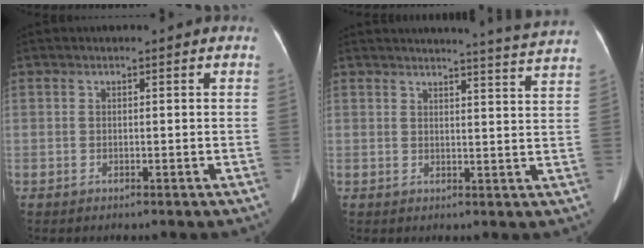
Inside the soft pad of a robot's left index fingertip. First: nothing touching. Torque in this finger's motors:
{"motor_torque": [0.15, -0.92, -0.05, 0.04]}